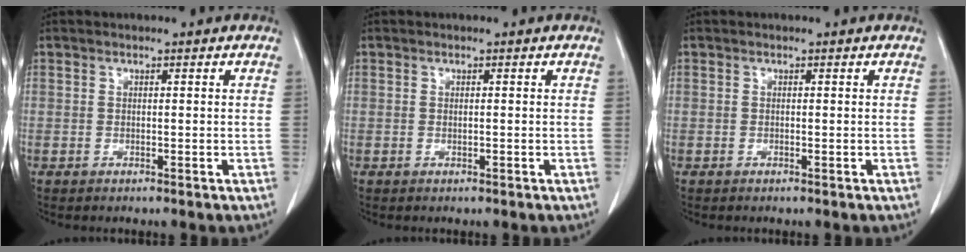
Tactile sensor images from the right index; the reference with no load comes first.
{"total": 0.0}
{"total": 0.0}